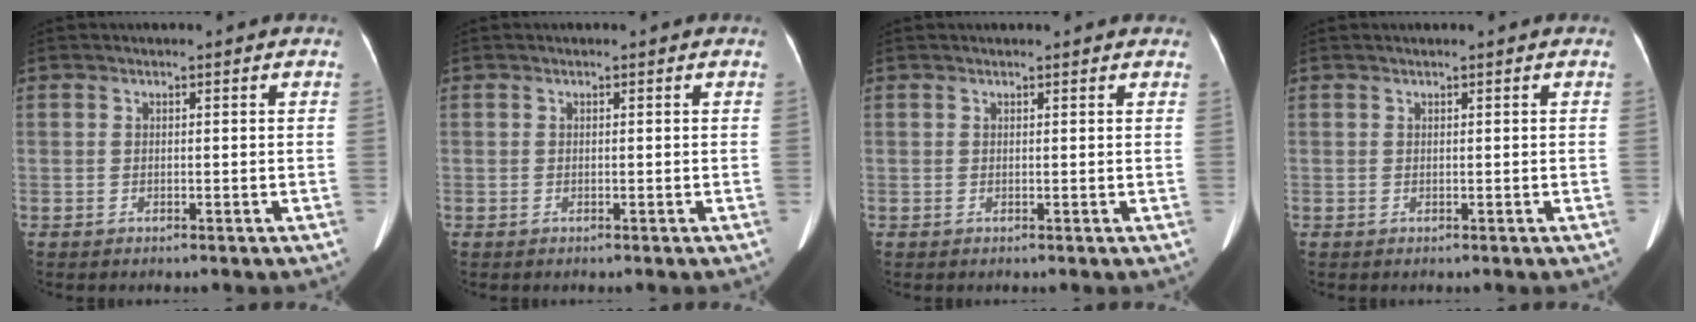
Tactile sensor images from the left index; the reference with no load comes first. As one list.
[{"total": 0.0}, {"total": 3.8, "force": [3.3, 0.9, 1.4], "torque": [-0.017, 0.020, 0.029]}, {"total": 0.0}]